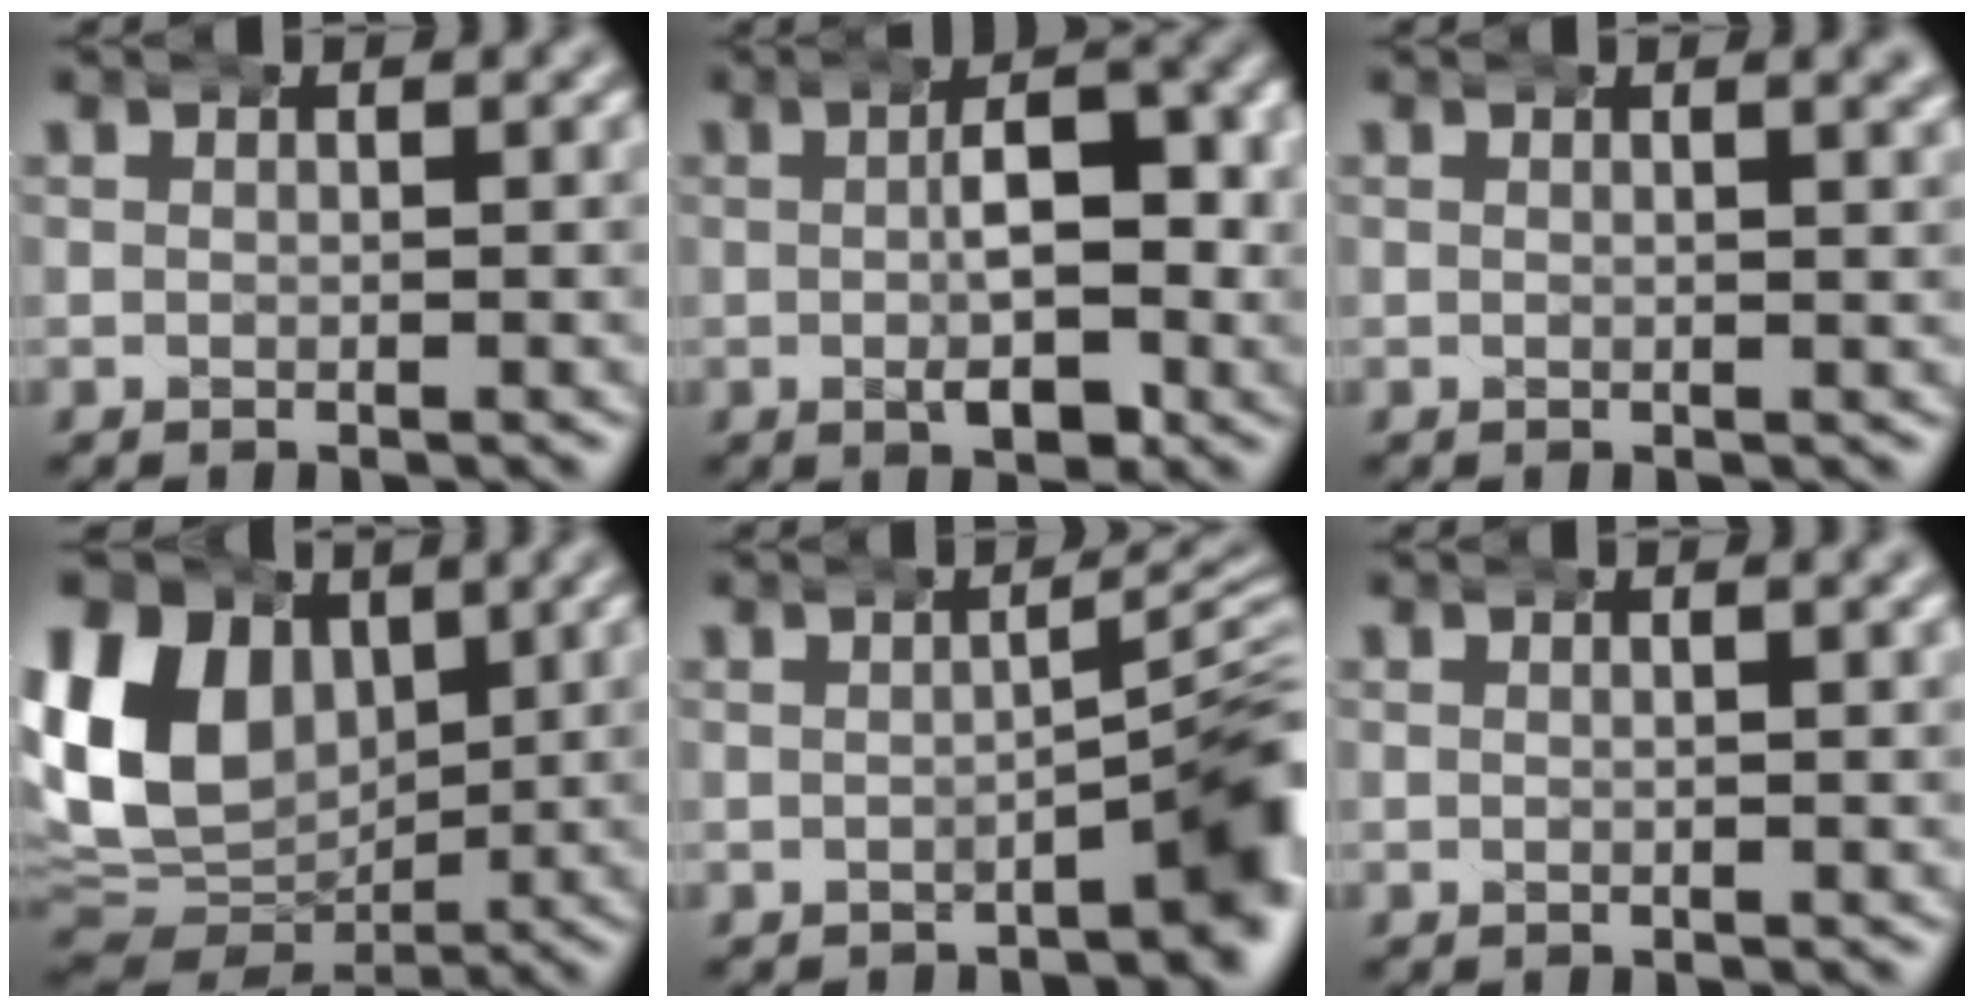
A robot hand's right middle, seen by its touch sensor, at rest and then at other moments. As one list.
[{"total": 7.7, "force": [-0.2, 3.5, 6.9], "torque": [-0.089, 0.006, -0.006]}, {"total": 1.3, "force": [0.7, 0.1, 1.1], "torque": [-0.011, 0.007, 0.007]}, {"total": 15.0, "force": [1.1, 12.5, 8.2], "torque": [-0.176, -0.022, 0.022]}, {"total": 6.4, "force": [-0.7, 3.1, 5.6], "torque": [-0.053, 0.010, -0.018]}, {"total": 0.9, "force": [0.3, -0.1, 0.8], "torque": [-0.006, 0.008, 0.004]}]